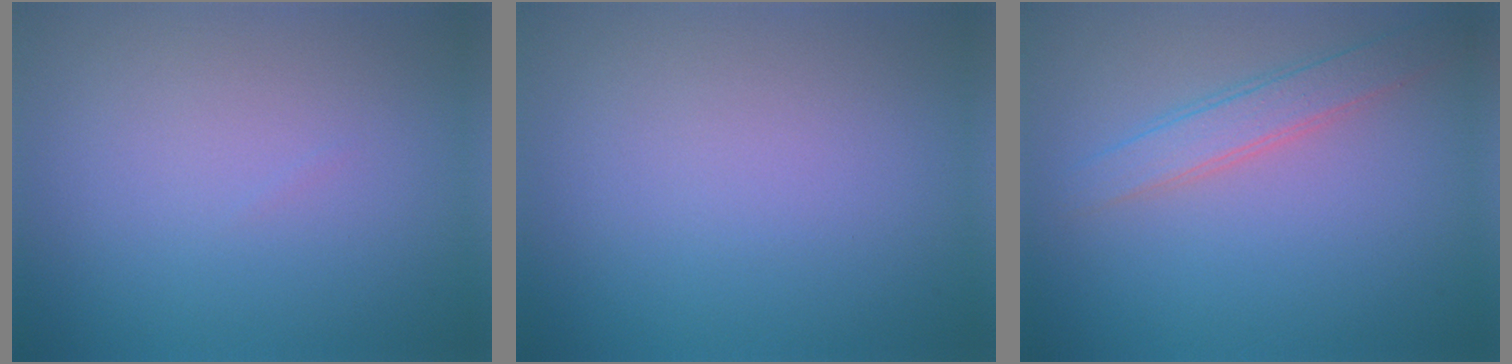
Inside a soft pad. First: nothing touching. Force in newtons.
{"total": 0.0}
{"total": 2.8, "press": 2.8, "slide": 0.1}